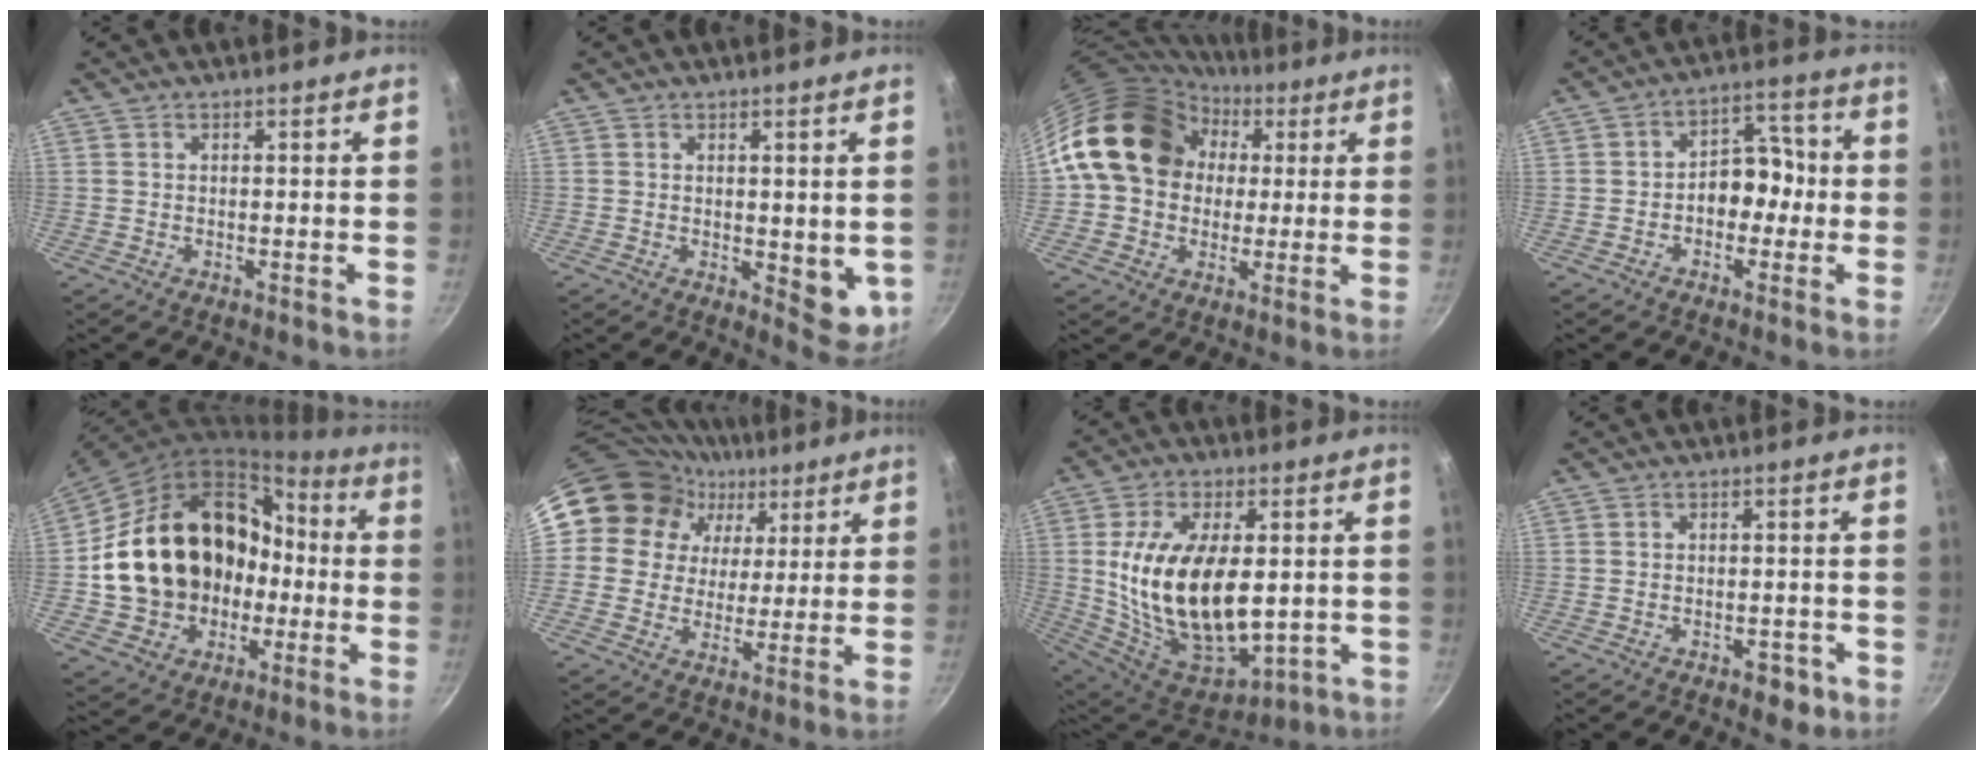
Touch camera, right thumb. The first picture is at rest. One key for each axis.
{"total": 6.5, "fx": 0.3, "fy": 3.5, "fz": 5.5, "tx": -0.054, "ty": -0.016, "tz": 0.010}
{"total": 17.8, "fx": 3.9, "fy": 14.4, "fz": 9.6, "tx": -0.130, "ty": 0.033, "tz": 0.060}
{"total": 8.1, "fx": -1.4, "fy": 6.0, "fz": 5.2, "tx": -0.016, "ty": 0.037, "tz": -0.031}
{"total": 23.8, "fx": -1.5, "fy": 19.5, "fz": 13.7, "tx": -0.214, "ty": 0.063, "tz": 0.000}
{"total": 15.7, "fx": 6.7, "fy": 13.0, "fz": 5.5, "tx": -0.071, "ty": -0.002, "tz": 0.106}
{"total": 23.9, "fx": -0.4, "fy": 13.5, "fz": 19.7, "tx": -0.339, "ty": -0.009, "tz": 0.017}
{"total": 4.3, "fx": -2.2, "fy": 2.4, "fz": 2.7, "tx": -0.024, "ty": 0.019, "tz": -0.019}